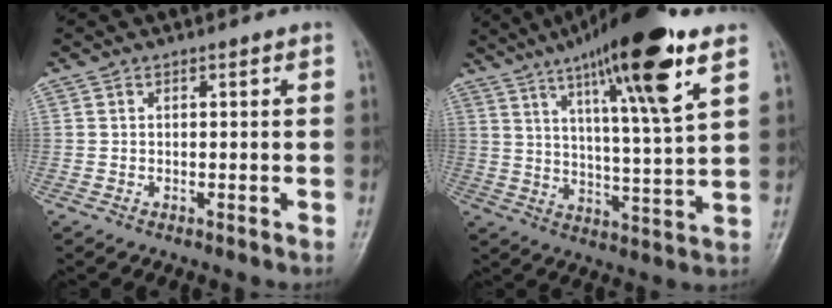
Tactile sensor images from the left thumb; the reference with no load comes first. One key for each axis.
{"total": 19.1, "fx": 10.7, "fy": 2.5, "fz": 15.6, "tx": -0.242, "ty": -0.038, "tz": 0.172}